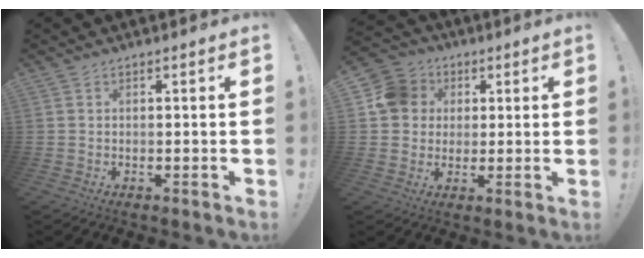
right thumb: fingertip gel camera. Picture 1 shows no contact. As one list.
[{"total": 11.6, "force": [2.3, 10.6, 4.1], "torque": [-0.052, 0.004, 0.049]}]